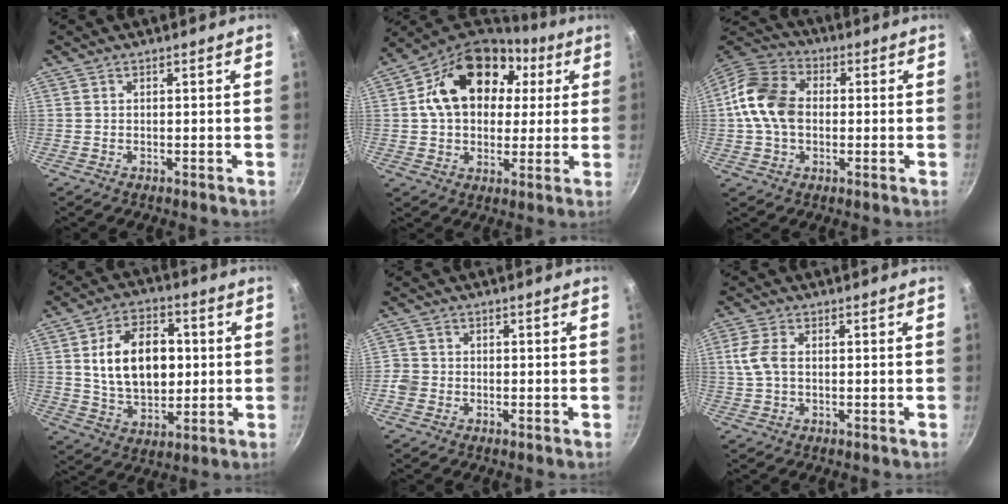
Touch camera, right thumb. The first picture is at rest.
{"total": 21.0, "force": [5.0, 15.1, 13.6], "torque": [-0.215, 0.025, 0.074]}
{"total": 13.4, "force": [0.2, 9.7, 9.2], "torque": [-0.156, 0.024, -0.013]}
{"total": 16.1, "force": [2.0, 10.7, 11.9], "torque": [-0.166, 0.001, 0.036]}
{"total": 3.1, "force": [-1.2, 2.7, 0.9], "torque": [-0.009, 0.015, -0.025]}
{"total": 5.3, "force": [0.5, 3.3, 4.1], "torque": [-0.091, 0.007, 0.005]}